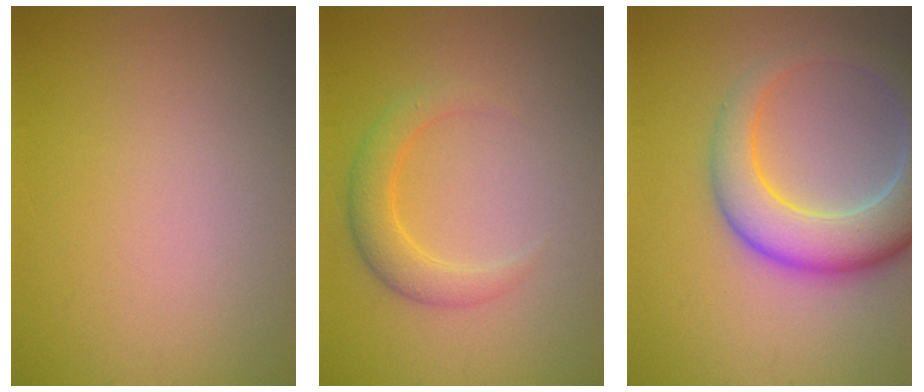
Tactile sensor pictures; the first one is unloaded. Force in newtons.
{"total": 2.8, "press": 2.8, "slide": 0.1}
{"total": 7.5, "press": 7.5, "slide": 0.6}